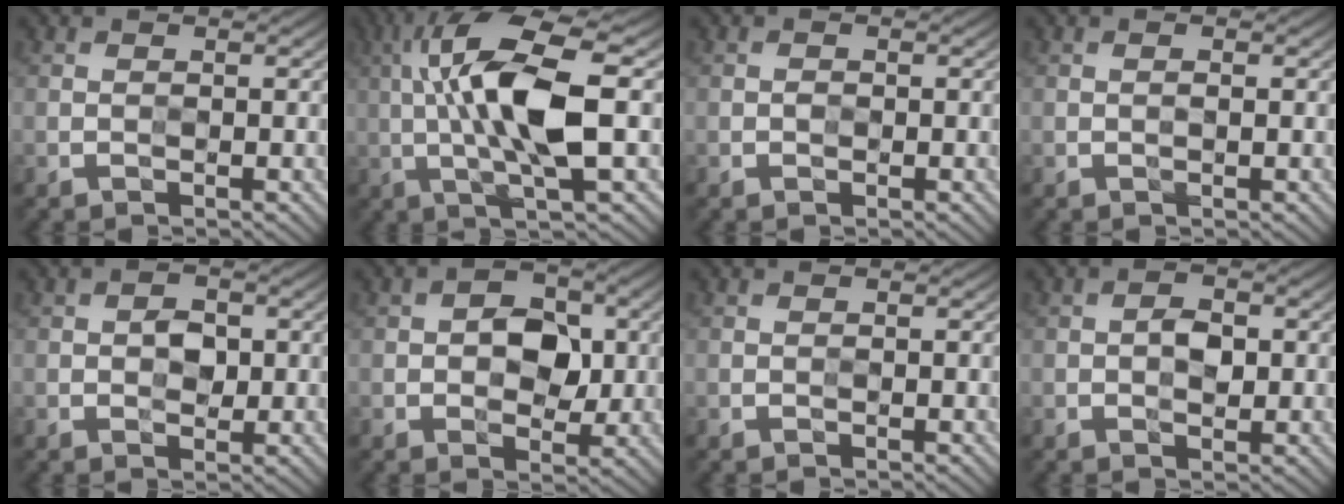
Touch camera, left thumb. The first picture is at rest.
{"total": 12.7, "force": [1.1, 3.3, 12.3], "torque": [-0.245, 0.016, 0.021]}
{"total": 0.6, "force": [-0.1, 0.5, 0.3], "torque": [-0.003, -0.002, -0.004]}
{"total": 0.6, "force": [0.0, 0.1, 0.6], "torque": [-0.010, 0.000, -0.001]}
{"total": 2.6, "force": [0.1, 1.8, 1.9], "torque": [-0.032, -0.001, -0.001]}
{"total": 5.7, "force": [0.3, 3.8, 4.2], "torque": [-0.059, 0.001, -0.002]}
{"total": 0.0}
{"total": 2.8, "force": [0.0, 1.6, 2.3], "torque": [-0.038, 0.001, -0.004]}